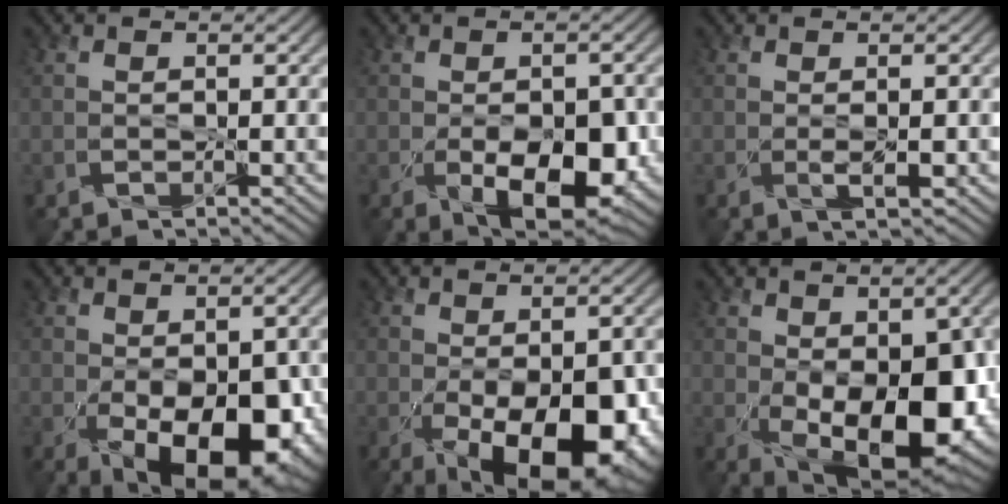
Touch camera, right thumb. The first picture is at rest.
{"total": 8.7, "force": [-2.8, 4.7, 6.8], "torque": [-0.117, -0.028, -0.030]}
{"total": 1.2, "force": [-0.1, 0.3, 1.2], "torque": [-0.027, -0.006, 0.001]}
{"total": 13.2, "force": [-4.5, 7.1, 10.2], "torque": [-0.151, -0.057, -0.048]}
{"total": 14.6, "force": [-5.3, 7.4, 11.5], "torque": [-0.173, -0.055, -0.055]}
{"total": 14.5, "force": [-3.1, 7.9, 11.7], "torque": [-0.176, -0.045, -0.025]}